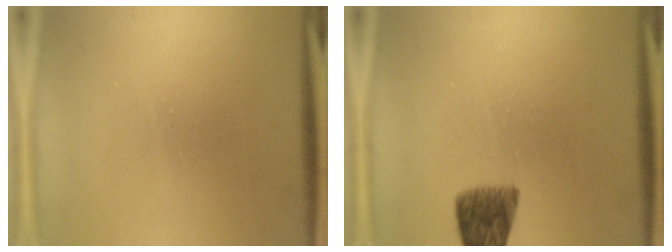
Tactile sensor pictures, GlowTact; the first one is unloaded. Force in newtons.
{"total": 6.7}